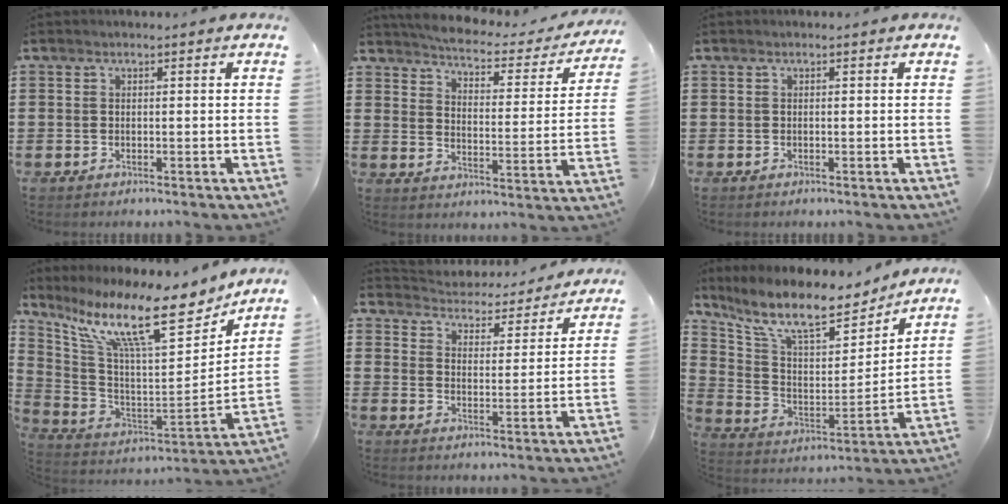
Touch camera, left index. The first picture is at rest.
{"total": 3.5, "force": [3.3, 0.4, 1.2], "torque": [-0.044, -0.027, 0.047]}
{"total": 0.0}
{"total": 16.1, "force": [11.2, 3.0, 11.1], "torque": [-0.230, -0.070, 0.185]}
{"total": 4.2, "force": [4.1, 0.3, 0.0], "torque": [-0.026, -0.036, 0.066]}
{"total": 11.7, "force": [9.3, 2.9, 6.5], "torque": [-0.156, -0.052, 0.158]}